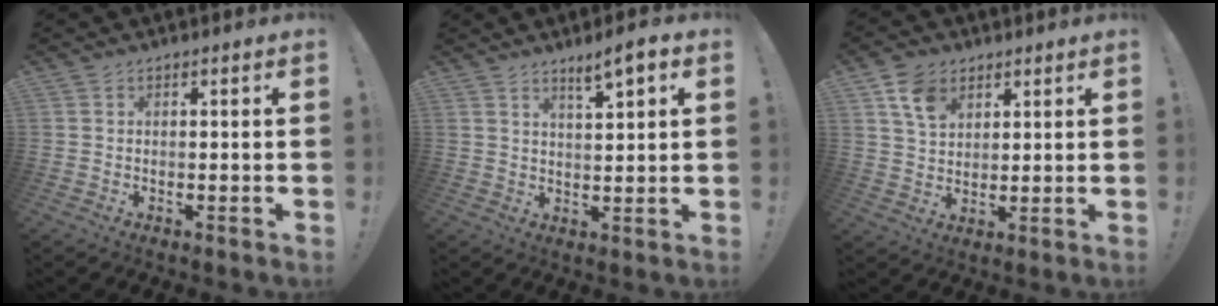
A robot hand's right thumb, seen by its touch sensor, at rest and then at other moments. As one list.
[{"total": 5.9, "force": [3.9, 0.8, 4.3], "torque": [-0.058, -0.023, 0.059]}, {"total": 9.0, "force": [5.1, 6.0, 4.3], "torque": [-0.070, -0.016, 0.098]}]